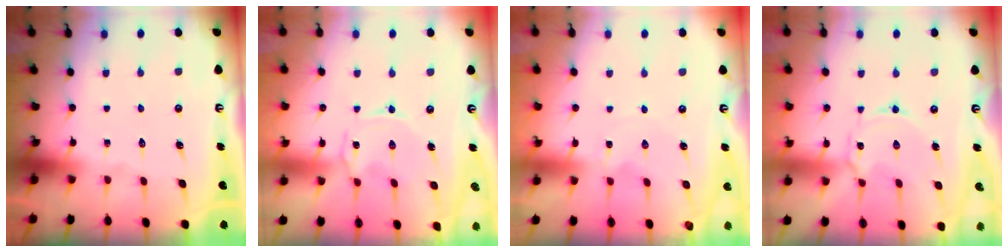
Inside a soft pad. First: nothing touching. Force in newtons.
{"total": 1.0, "press": 0.9, "slide": 0.3}
{"total": 0.6, "press": 0.6, "slide": 0.1}
{"total": 2.2, "press": 2.2, "slide": 0.3}